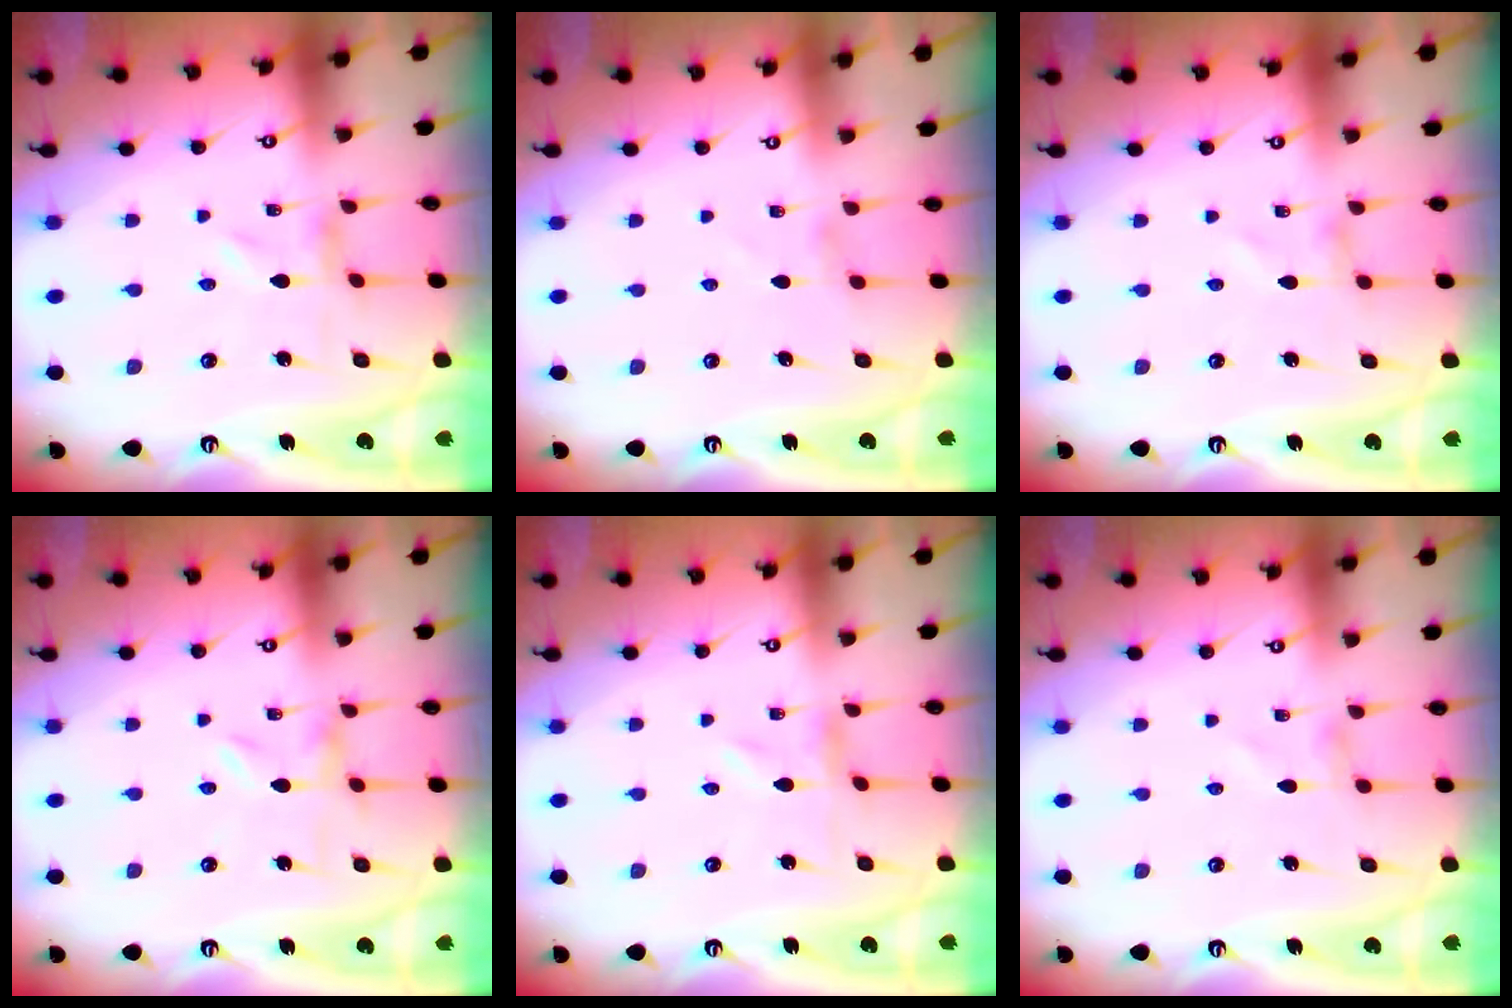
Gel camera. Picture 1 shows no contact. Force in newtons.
{"total": 1.0, "press": 1.0, "slide": 0.3}
{"total": 0.9, "press": 0.9, "slide": 0.1}
{"total": 0.0}
{"total": 0.0}
{"total": 0.0}